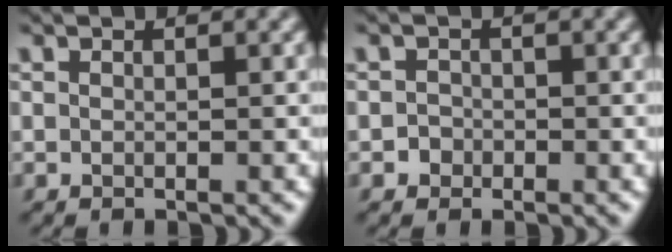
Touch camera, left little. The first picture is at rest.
{"total": 1.1, "force": [-0.5, 1.0, 0.0], "torque": [0.011, 0.001, -0.014]}